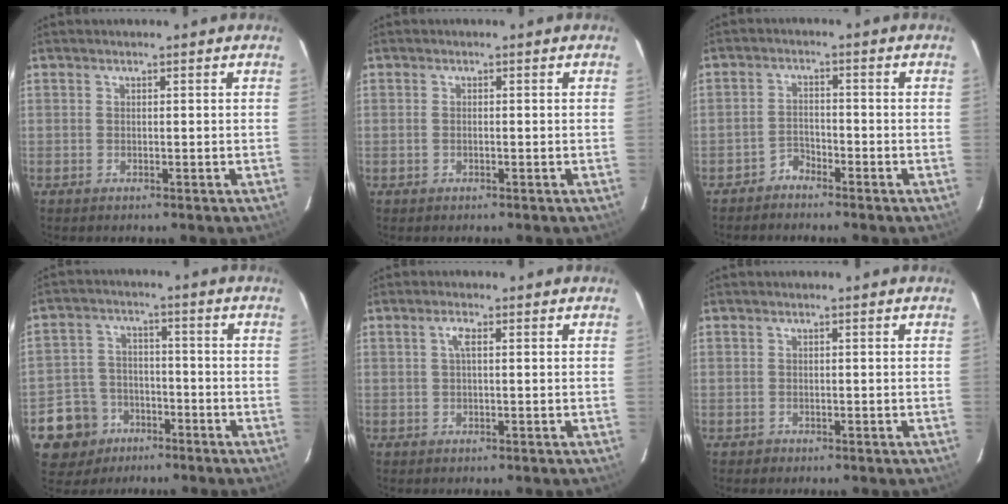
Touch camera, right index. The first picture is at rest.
{"total": 0.7, "force": [-0.3, 0.4, 0.5], "torque": [-0.011, 0.001, -0.005]}
{"total": 2.6, "force": [-2.4, 1.1, 0.0], "torque": [0.002, 0.006, -0.043]}
{"total": 10.3, "force": [-5.4, 8.6, 2.1], "torque": [-0.076, 0.030, -0.071]}
{"total": 1.8, "force": [0.3, 0.3, 1.7], "torque": [-0.034, 0.005, 0.003]}
{"total": 1.0, "force": [-0.5, 0.9, -0.1], "torque": [0.002, 0.003, -0.006]}